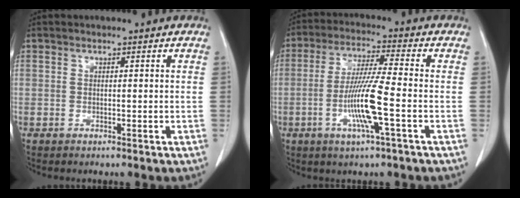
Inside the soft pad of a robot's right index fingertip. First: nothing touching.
{"total": 10.0, "force": [-2.9, -0.3, 9.5], "torque": [-0.188, -0.010, -0.058]}